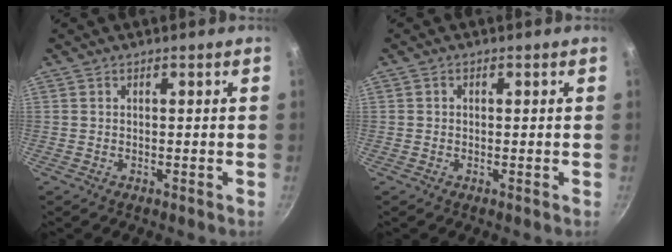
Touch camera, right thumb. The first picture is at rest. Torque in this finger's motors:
{"motor_torque": [0.45, 0.25, -0.35, 0.18, -0.04]}